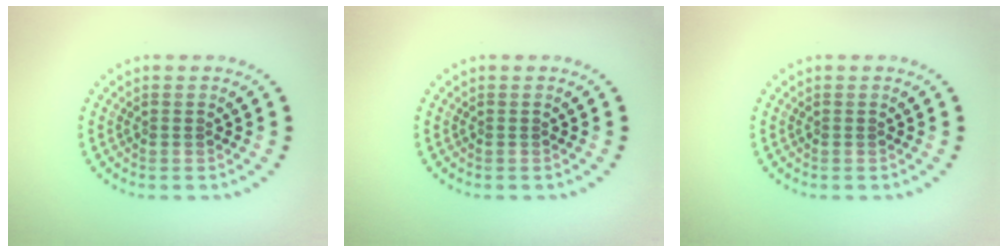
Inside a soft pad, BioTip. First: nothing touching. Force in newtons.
{"total": 0.0}
{"total": 0.0}